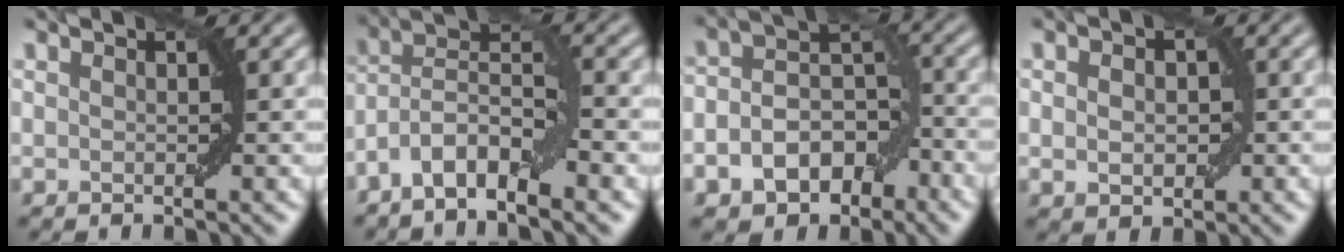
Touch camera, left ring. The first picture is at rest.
{"total": 6.3, "force": [-3.6, 1.7, 4.8], "torque": [-0.083, 0.012, -0.075]}
{"total": 6.7, "force": [-3.1, 4.4, 4.0], "torque": [-0.063, -0.007, -0.052]}
{"total": 2.3, "force": [0.0, 1.6, 1.7], "torque": [-0.024, 0.002, 0.001]}